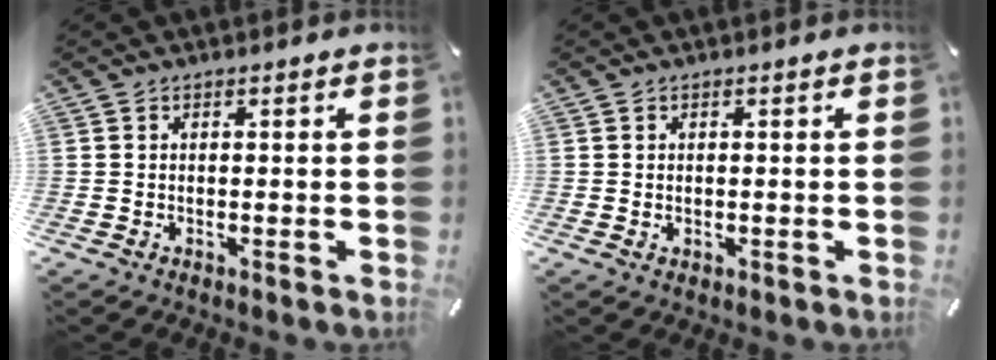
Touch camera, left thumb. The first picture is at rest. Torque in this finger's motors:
{"motor_torque": [0.16, 0.23, -0.02, 0.10, 0.04]}